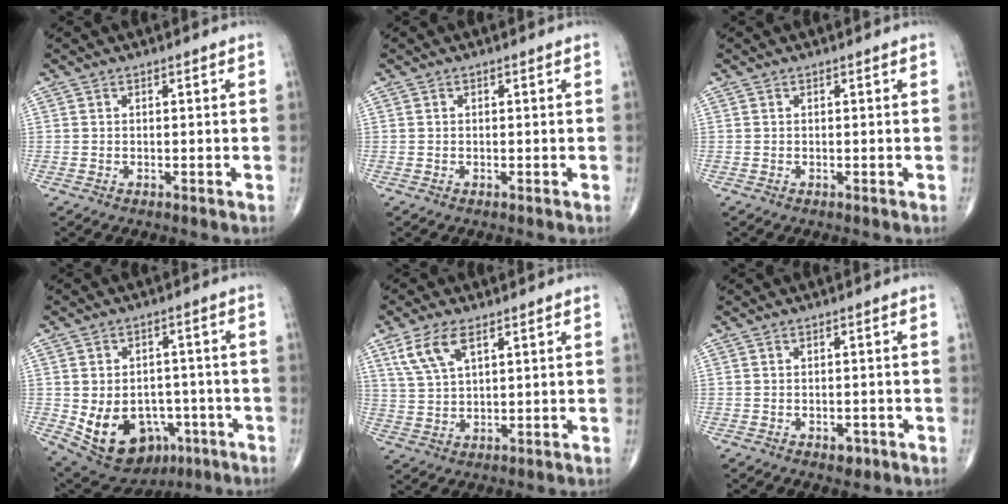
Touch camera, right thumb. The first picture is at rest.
{"total": 0.0}
{"total": 0.0}
{"total": 14.9, "force": [-4.8, 10.8, 9.1], "torque": [-0.122, 0.024, -0.049]}
{"total": 7.1, "force": [3.8, 3.0, 5.2], "torque": [-0.107, -0.007, 0.082]}
{"total": 2.0, "force": [-1.0, 1.2, 1.2], "torque": [-0.007, 0.001, -0.011]}